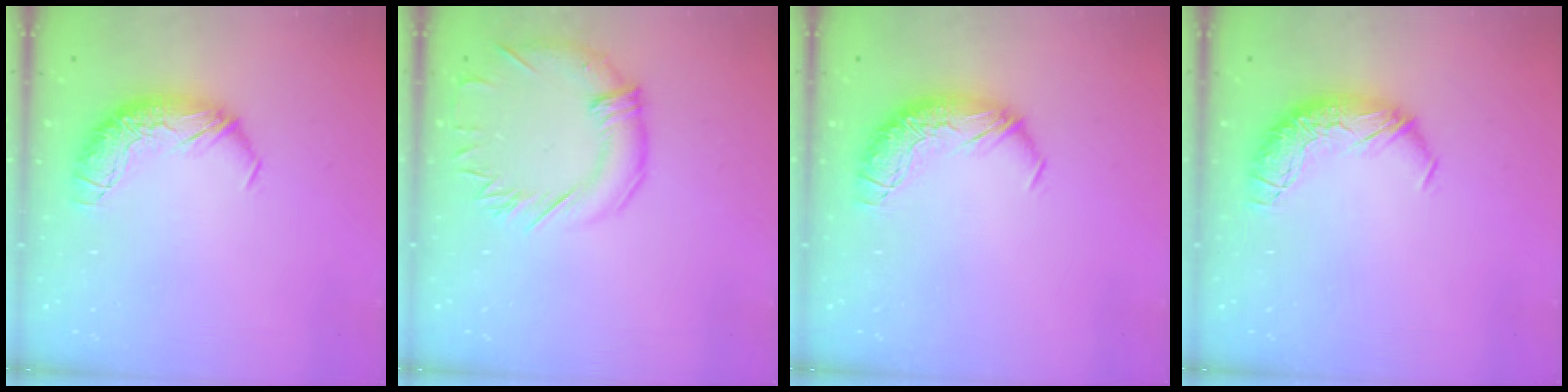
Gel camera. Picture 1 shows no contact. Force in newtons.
{"total": 1.9, "press": 1.6, "slide": 1.1}
{"total": 0.0}
{"total": 0.0}